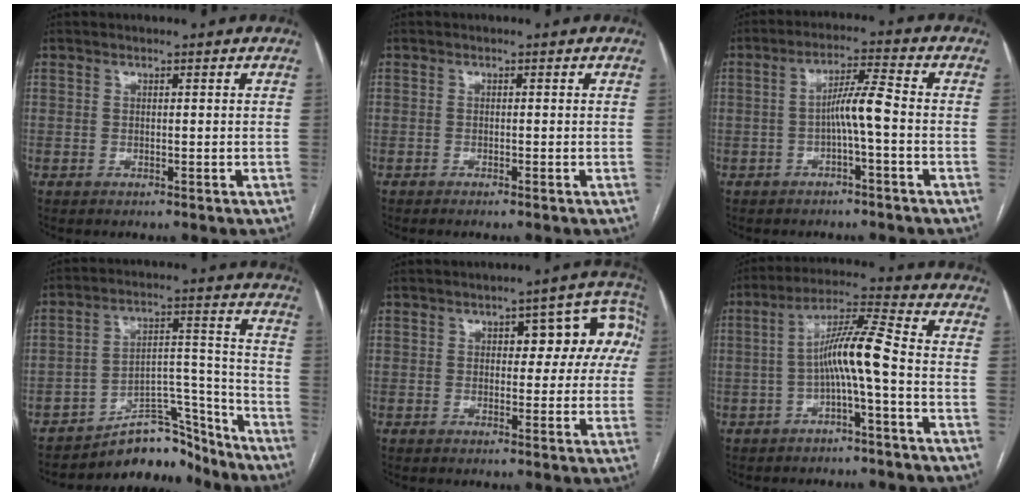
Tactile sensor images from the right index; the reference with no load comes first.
{"total": 0.8, "force": [-0.6, -0.2, 0.5], "torque": [-0.008, 0.002, -0.011]}
{"total": 5.3, "force": [-1.2, 0.0, 5.2], "torque": [-0.091, 0.016, -0.020]}
{"total": 11.3, "force": [-10.6, 3.5, 1.7], "torque": [-0.007, 0.068, -0.171]}
{"total": 9.4, "force": [2.1, 4.6, 7.9], "torque": [-0.075, 0.040, 0.024]}
{"total": 8.3, "force": [-1.8, -0.2, 8.1], "torque": [-0.146, 0.025, -0.035]}